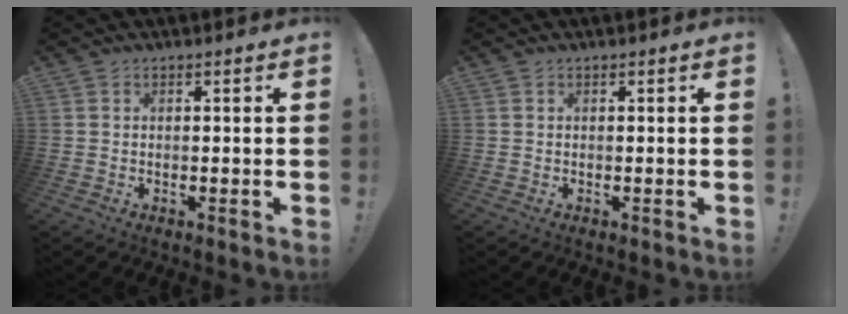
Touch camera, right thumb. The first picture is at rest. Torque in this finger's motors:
{"motor_torque": [-0.01, 0.02, -0.12, 0.11, 0.01]}